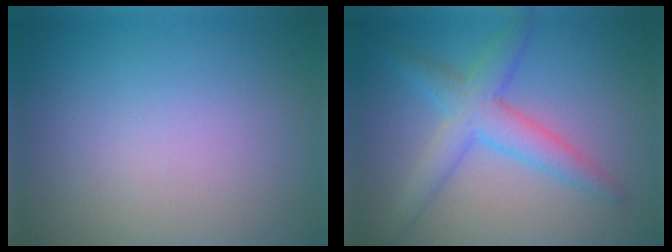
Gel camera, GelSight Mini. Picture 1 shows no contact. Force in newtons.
{"total": 4.3, "press": 4.3, "slide": 0.1}